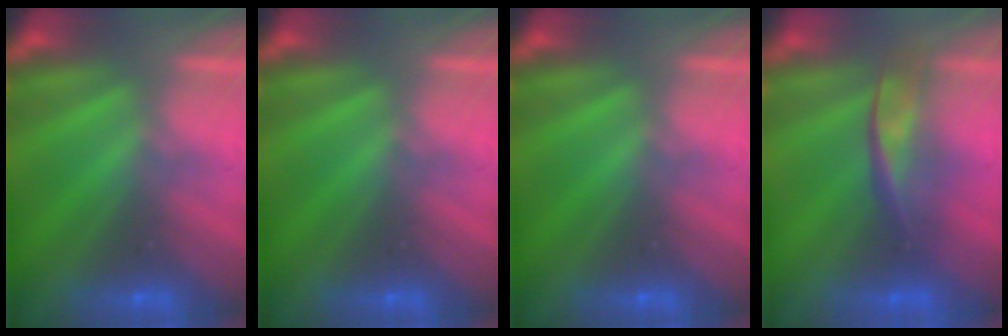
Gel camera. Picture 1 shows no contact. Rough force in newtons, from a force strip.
{"total": 0.0}
{"total": 0.0}
{"total": 2.3}